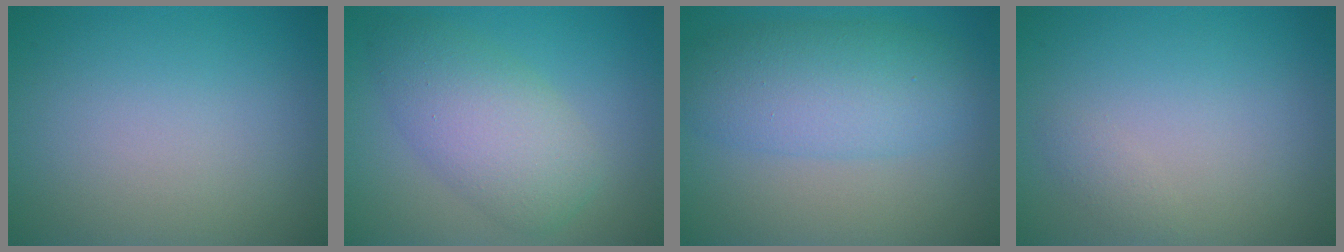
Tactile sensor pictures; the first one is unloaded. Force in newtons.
{"total": 5.3, "press": 5.3, "slide": 0.2}
{"total": 6.0, "press": 6.0, "slide": 0.1}
{"total": 0.7, "press": 0.7, "slide": 0.0}